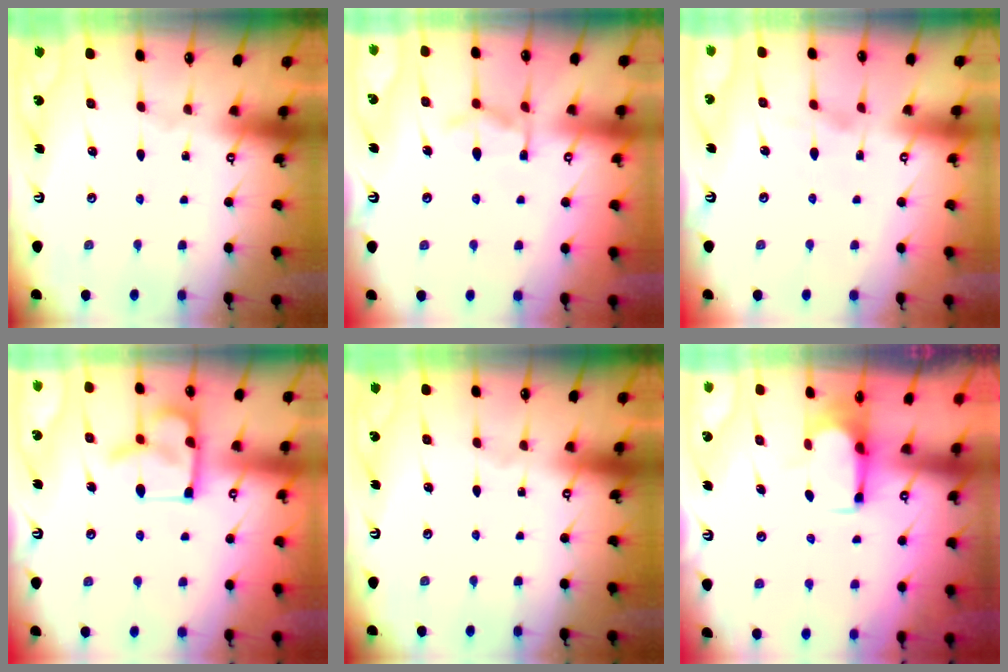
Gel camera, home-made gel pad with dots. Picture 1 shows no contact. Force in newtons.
{"total": 3.8, "press": 3.5, "slide": 1.5}
{"total": 2.2, "press": 1.8, "slide": 1.2}
{"total": 14.4, "press": 14.4, "slide": 1.0}
{"total": 0.0}
{"total": 1.8, "press": 1.6, "slide": 0.8}